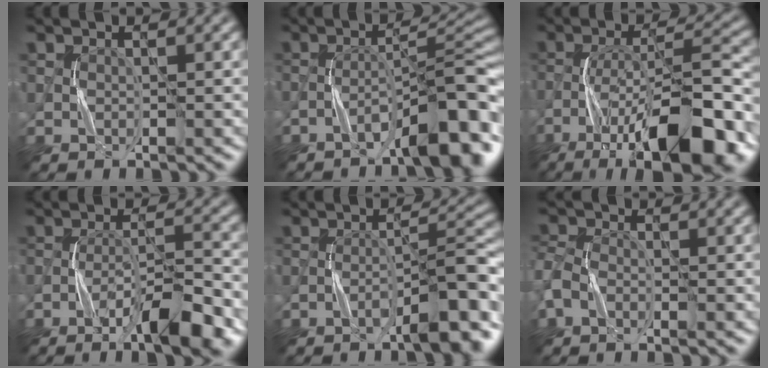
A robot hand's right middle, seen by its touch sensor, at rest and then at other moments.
{"total": 7.9, "force": [-4.8, 1.9, 5.9], "torque": [-0.084, 0.018, -0.080]}
{"total": 13.0, "force": [-7.7, 3.8, 9.8], "torque": [-0.161, 0.008, -0.124]}
{"total": 7.1, "force": [-4.5, 1.5, 5.2], "torque": [-0.084, 0.006, -0.072]}
{"total": 6.4, "force": [-4.1, 1.2, 4.8], "torque": [-0.061, 0.018, -0.063]}
{"total": 2.6, "force": [-1.4, 1.7, 1.5], "torque": [-0.039, -0.002, -0.038]}